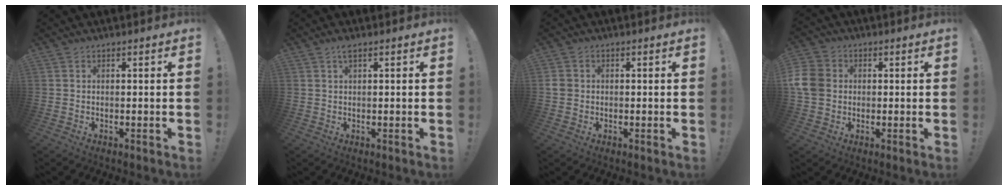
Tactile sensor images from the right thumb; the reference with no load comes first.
{"total": 1.7, "force": [0.8, 0.4, 1.4], "torque": [-0.017, -0.003, 0.010]}
{"total": 2.2, "force": [0.1, 2.1, 0.8], "torque": [-0.005, 0.004, 0.002]}
{"total": 9.1, "force": [0.4, 7.8, 4.7], "torque": [-0.095, 0.007, 0.011]}